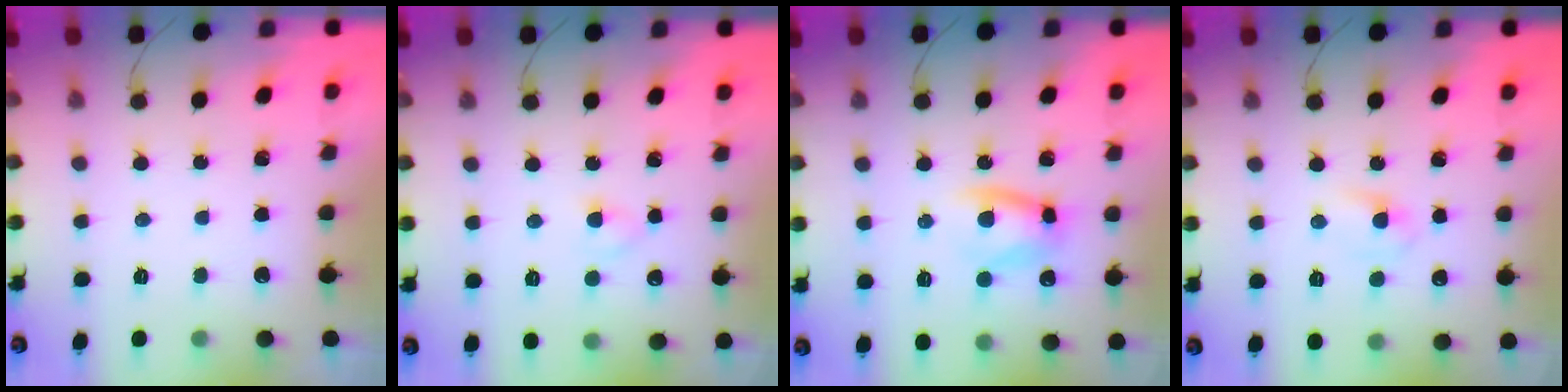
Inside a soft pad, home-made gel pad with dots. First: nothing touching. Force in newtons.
{"total": 2.6, "press": 2.3, "slide": 1.2}
{"total": 8.7, "press": 8.6, "slide": 1.5}
{"total": 3.0, "press": 2.7, "slide": 1.2}